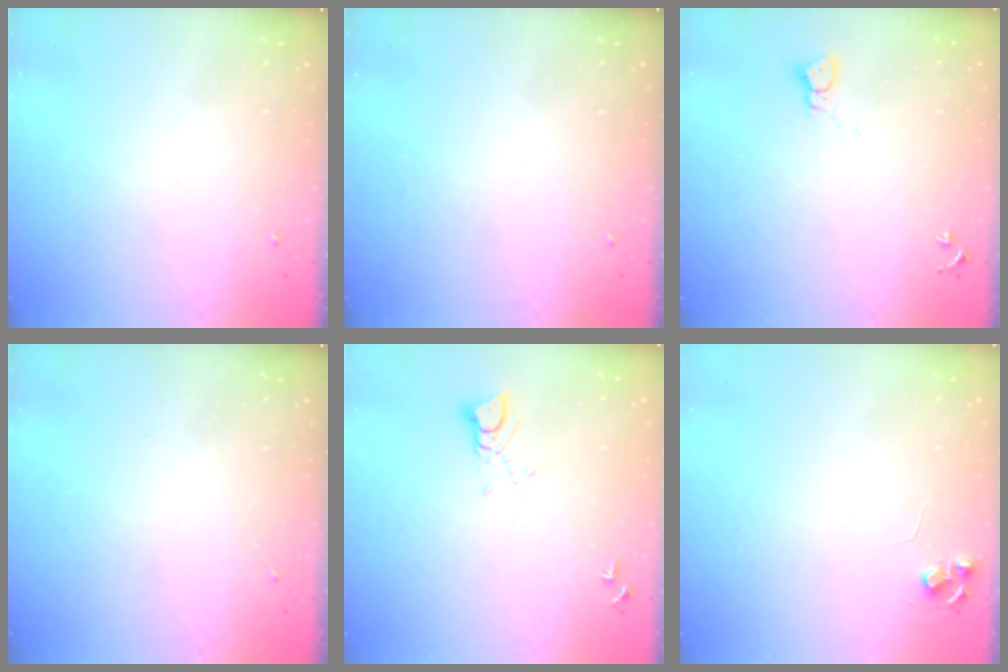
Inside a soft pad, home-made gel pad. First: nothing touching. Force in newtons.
{"total": 0.0}
{"total": 2.3, "press": 2.3, "slide": 0.3}
{"total": 0.0}
{"total": 3.6, "press": 3.6, "slide": 0.3}
{"total": 5.8, "press": 5.8, "slide": 0.8}